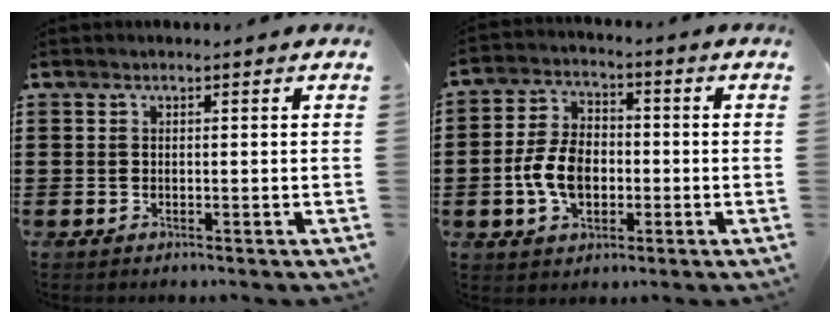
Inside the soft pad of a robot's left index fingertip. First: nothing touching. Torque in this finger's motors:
{"motor_torque": [1.38, 0.76, 0.55, 0.12]}